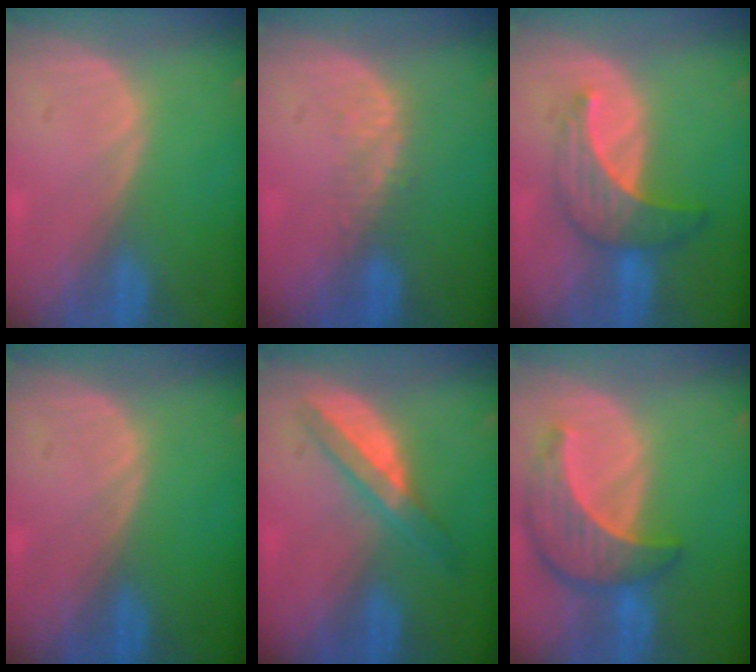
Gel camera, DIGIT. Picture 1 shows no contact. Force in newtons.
{"total": 2.9, "press": 2.3, "slide": 1.8}
{"total": 7.1, "press": 6.5, "slide": 2.8}
{"total": 0.0}
{"total": 5.8, "press": 5.2, "slide": 2.5}
{"total": 8.7, "press": 7.9, "slide": 3.7}